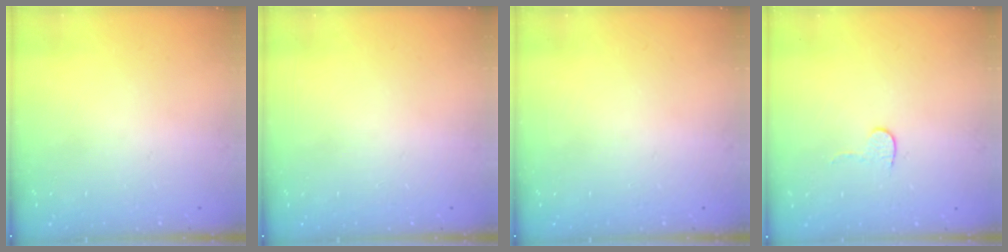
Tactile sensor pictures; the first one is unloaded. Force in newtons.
{"total": 0.0}
{"total": 0.0}
{"total": 4.0, "press": 4.0, "slide": 0.3}